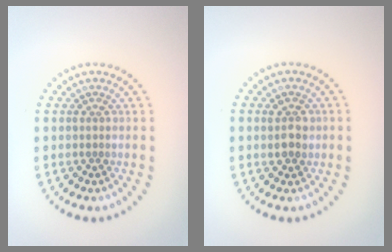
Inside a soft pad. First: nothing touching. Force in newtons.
{"total": 1.9, "press": 1.8, "slide": 0.5}